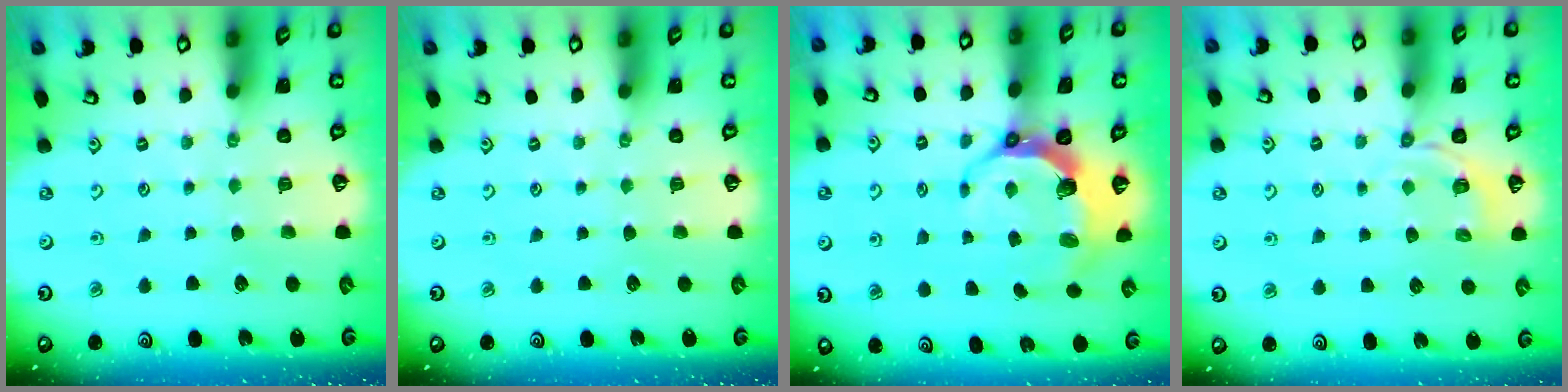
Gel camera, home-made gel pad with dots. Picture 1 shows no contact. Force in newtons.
{"total": 0.0}
{"total": 8.0, "press": 6.4, "slide": 4.8}
{"total": 2.8, "press": 2.1, "slide": 1.8}